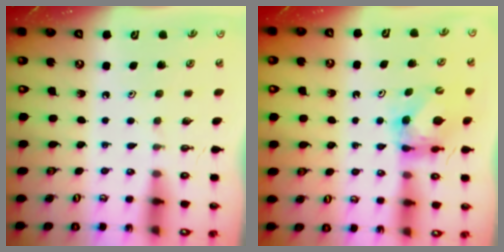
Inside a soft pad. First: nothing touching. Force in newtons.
{"total": 6.4, "press": 6.4, "slide": 0.6}